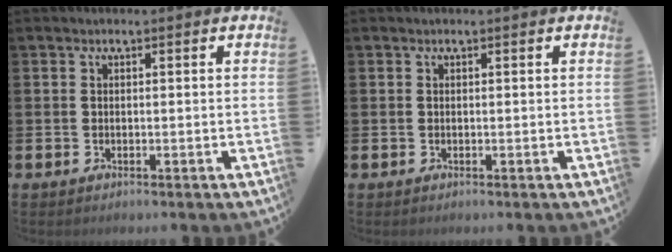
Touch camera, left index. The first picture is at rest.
{"total": 0.0}